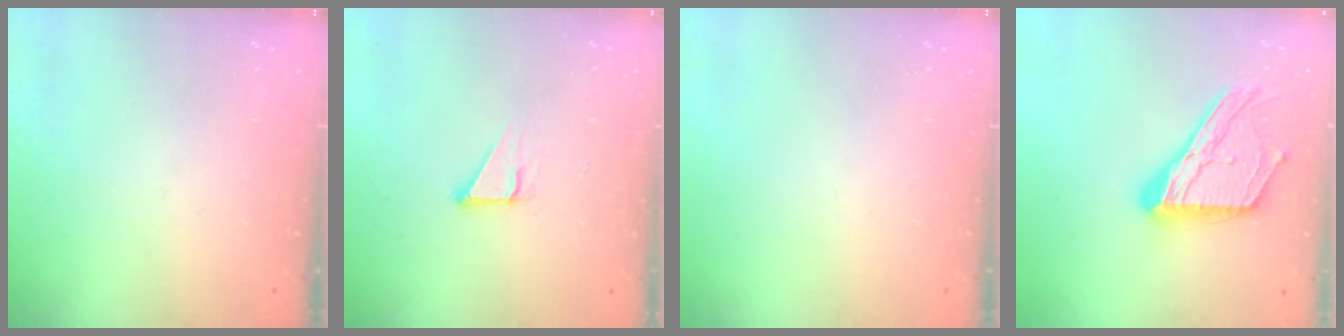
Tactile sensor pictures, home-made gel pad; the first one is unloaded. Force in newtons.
{"total": 3.6, "press": 3.6, "slide": 0.1}
{"total": 0.0}
{"total": 20.1, "press": 20.1, "slide": 1.7}